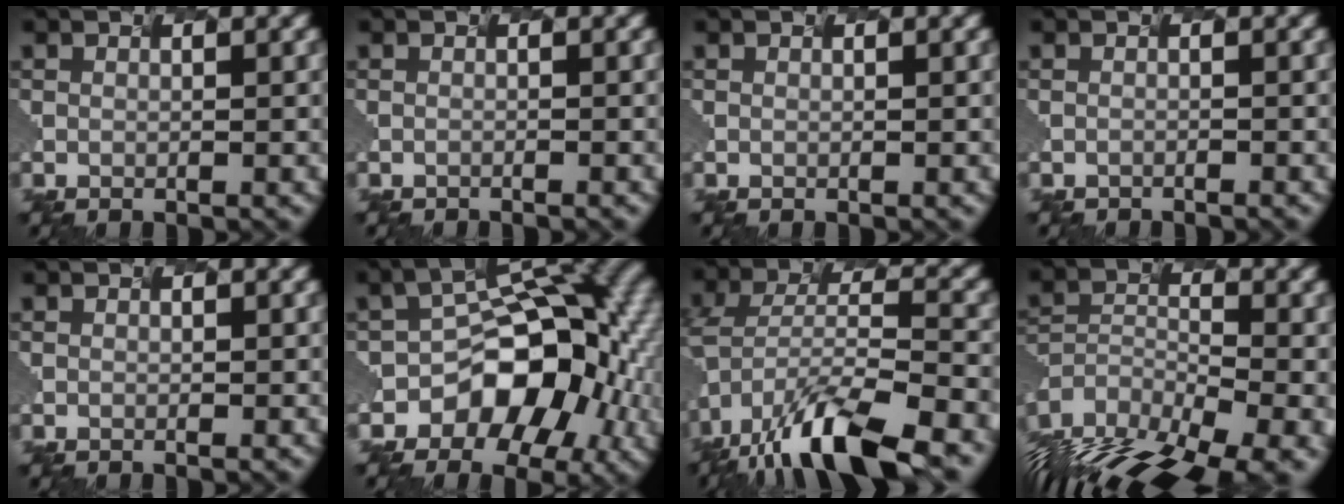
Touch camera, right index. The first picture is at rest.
{"total": 0.6, "force": [-0.5, 0.2, 0.2], "torque": [0.010, 0.000, -0.007]}
{"total": 0.0}
{"total": 0.8, "force": [-0.8, 0.1, -0.2], "torque": [0.011, -0.003, -0.010]}
{"total": 0.0}
{"total": 10.9, "force": [-4.1, 7.4, 6.9], "torque": [-0.084, -0.001, -0.065]}
{"total": 11.1, "force": [-8.2, 3.1, 6.8], "torque": [-0.143, -0.006, -0.146]}
{"total": 12.8, "force": [-9.9, 4.4, 6.7], "torque": [-0.131, -0.001, -0.143]}